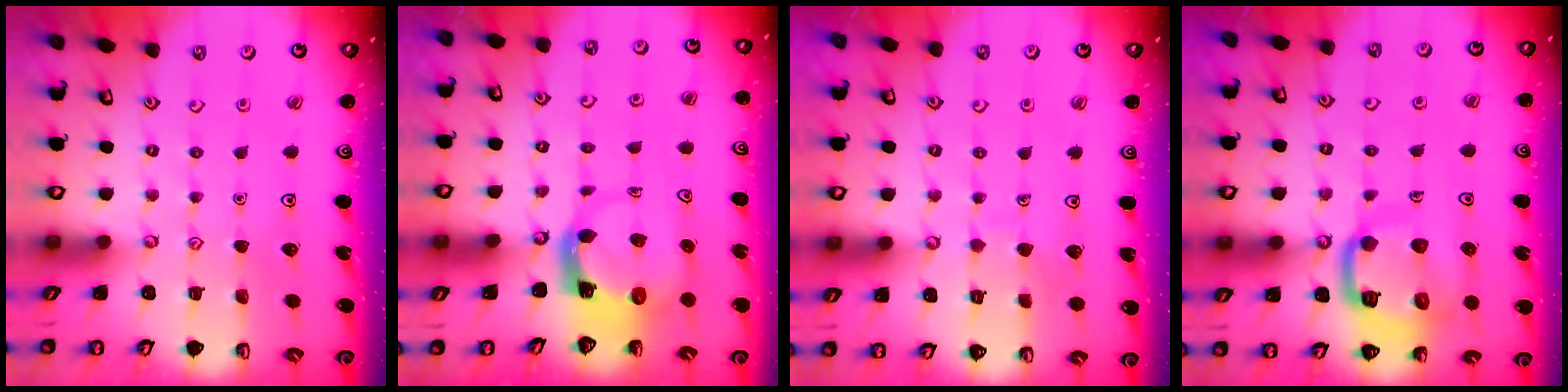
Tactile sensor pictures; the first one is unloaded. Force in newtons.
{"total": 5.2, "press": 5.1, "slide": 1.1}
{"total": 3.9, "press": 3.9, "slide": 0.3}
{"total": 15.3, "press": 15.2, "slide": 1.6}